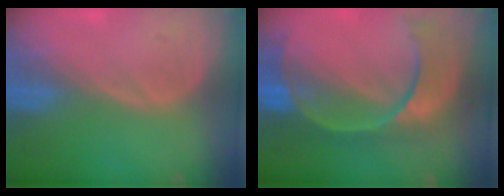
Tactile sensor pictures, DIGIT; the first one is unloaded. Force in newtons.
{"total": 11.1, "press": 9.4, "slide": 6.0}